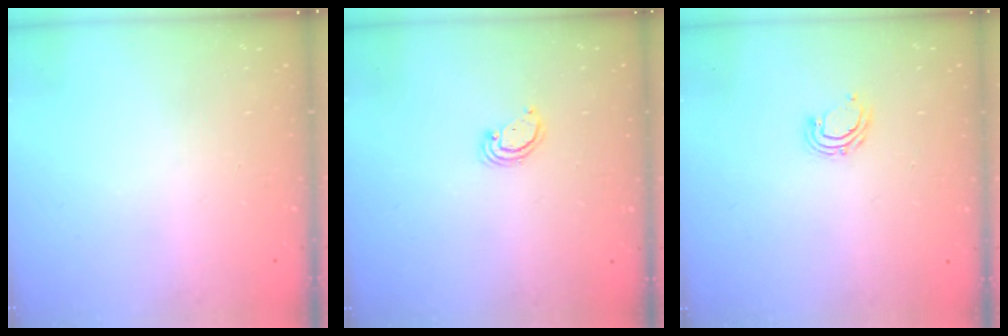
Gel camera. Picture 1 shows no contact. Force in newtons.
{"total": 2.3, "press": 2.3, "slide": 0.2}
{"total": 4.9, "press": 4.9, "slide": 0.5}